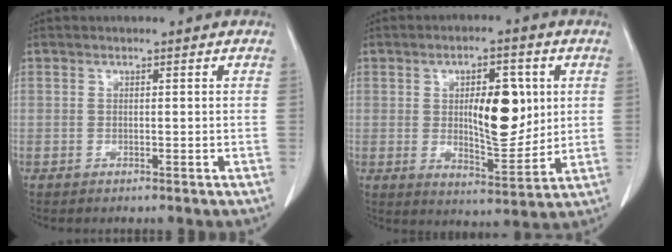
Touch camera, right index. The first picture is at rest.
{"total": 10.5, "force": [1.8, 3.9, 9.6], "torque": [-0.147, 0.000, 0.036]}